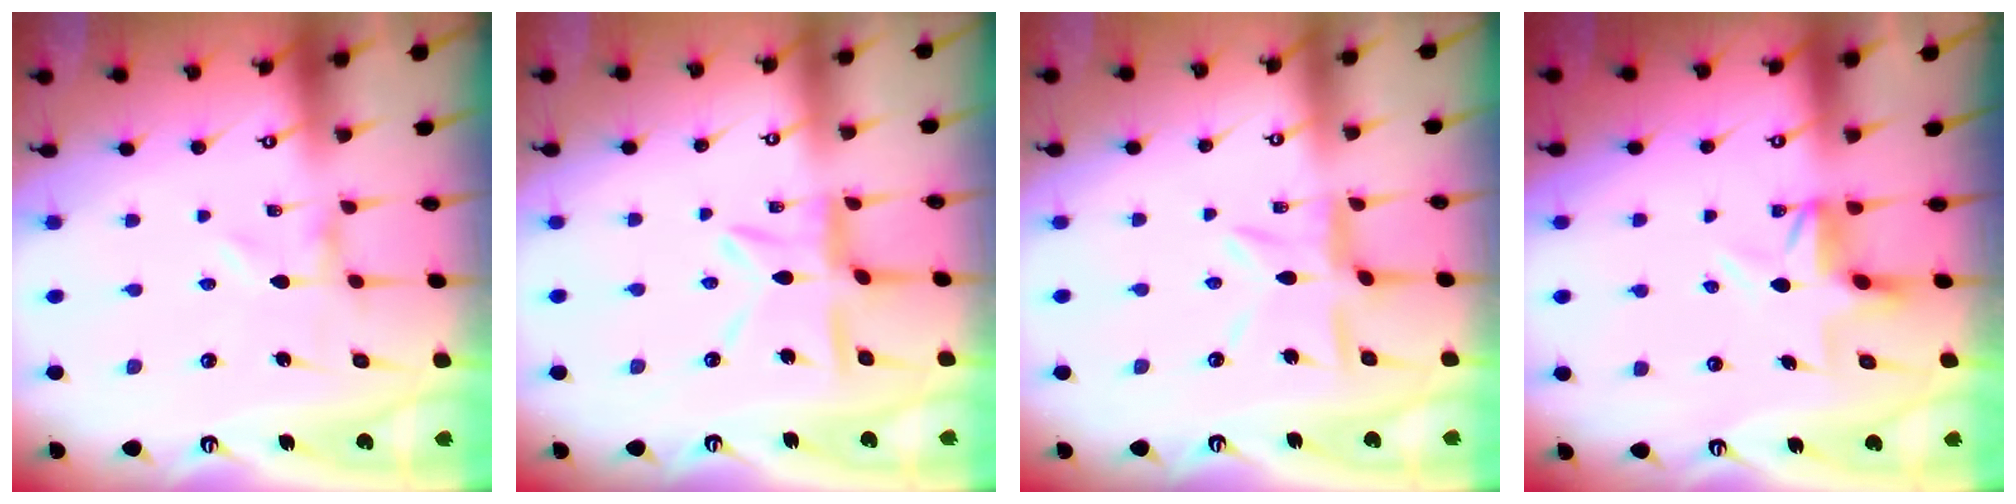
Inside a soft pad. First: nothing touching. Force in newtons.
{"total": 10.1, "press": 10.1, "slide": 1.0}
{"total": 9.4, "press": 9.4, "slide": 0.7}
{"total": 4.0, "press": 3.9, "slide": 0.4}